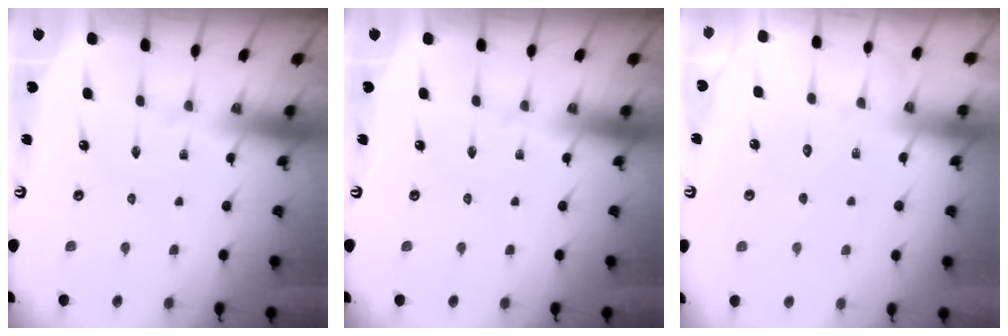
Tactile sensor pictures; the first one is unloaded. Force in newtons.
{"total": 0.0}
{"total": 6.0, "press": 6.0, "slide": 0.8}